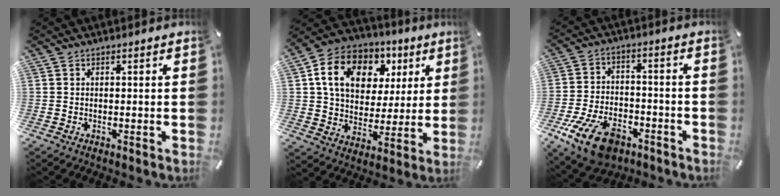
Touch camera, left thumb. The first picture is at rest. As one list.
[{"total": 14.9, "force": [5.6, 11.7, 7.4], "torque": [-0.131, -0.003, 0.108]}, {"total": 13.2, "force": [-7.6, 7.5, 7.8], "torque": [-0.154, 0.042, -0.132]}]